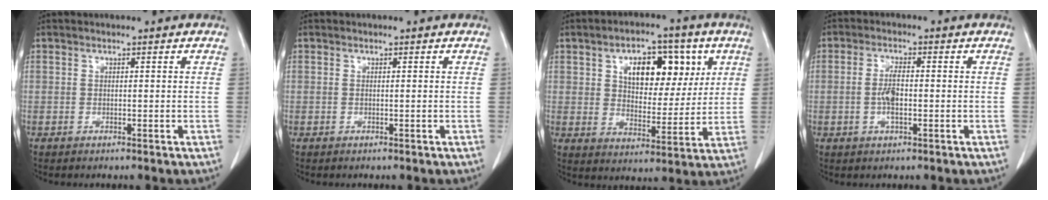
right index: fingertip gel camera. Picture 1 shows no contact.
{"total": 0.0}
{"total": 12.5, "force": [4.6, 7.1, 9.2], "torque": [-0.136, 0.024, 0.079]}
{"total": 3.8, "force": [-0.6, 1.0, 3.6], "torque": [-0.078, 0.002, -0.010]}